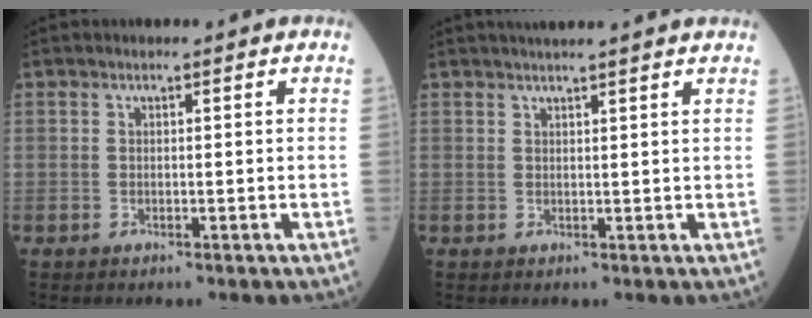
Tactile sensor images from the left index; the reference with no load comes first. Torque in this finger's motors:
{"motor_torque": [0.24, -0.21, 0.04, 0.04]}